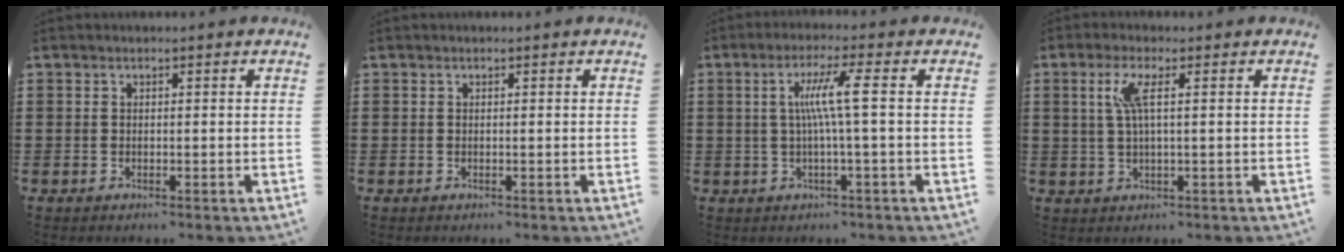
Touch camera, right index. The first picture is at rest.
{"total": 0.0}
{"total": 6.3, "force": [0.3, -0.3, 6.3], "torque": [-0.119, -0.001, -0.003]}
{"total": 4.2, "force": [0.9, 0.5, 4.1], "torque": [-0.097, -0.004, 0.008]}